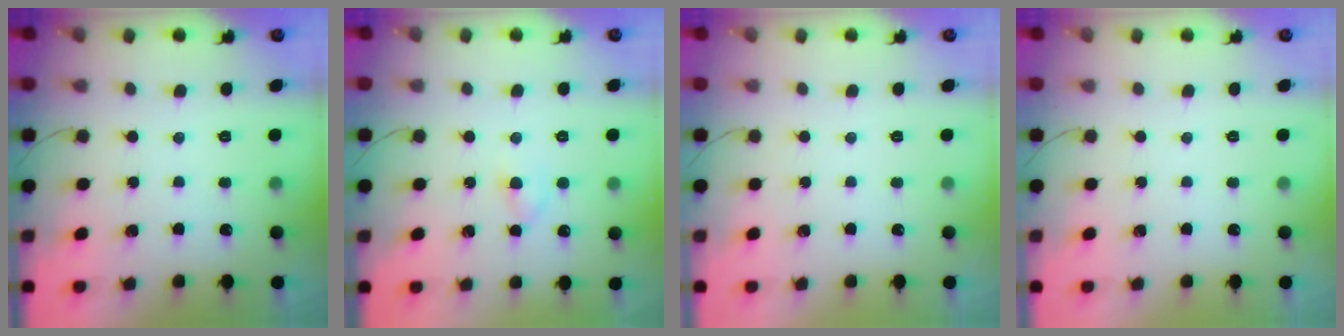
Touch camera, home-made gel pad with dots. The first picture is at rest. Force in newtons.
{"total": 3.3, "press": 3.1, "slide": 1.3}
{"total": 0.0}
{"total": 0.0}